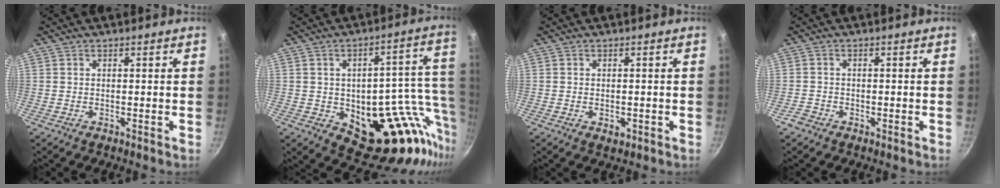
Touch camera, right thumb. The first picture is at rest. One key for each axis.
{"total": 20.1, "fx": -5.3, "fy": 11.1, "fz": 15.8, "tx": -0.143, "ty": 0.010, "tz": -0.064}
{"total": 2.1, "fx": -0.7, "fy": 1.3, "fz": 1.5, "tx": -0.022, "ty": -0.002, "tz": -0.010}
{"total": 1.8, "fx": -1.3, "fy": 1.2, "fz": 0.3, "tx": -0.005, "ty": 0.012, "tz": -0.023}